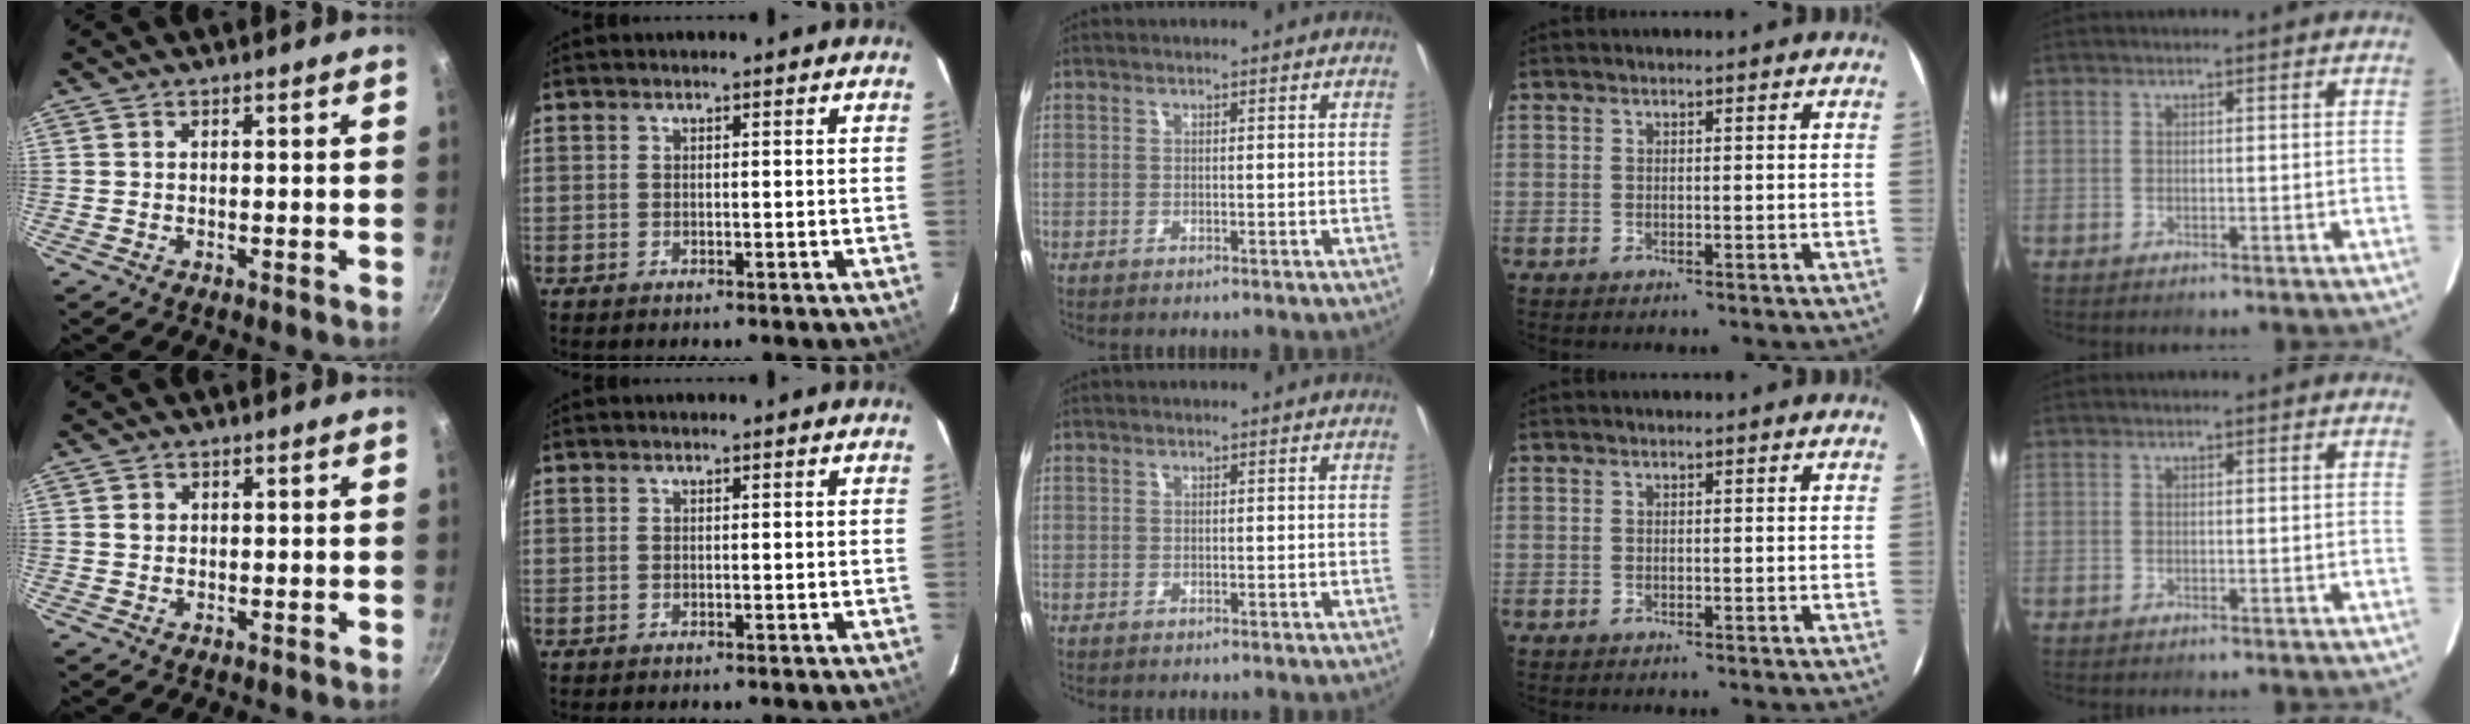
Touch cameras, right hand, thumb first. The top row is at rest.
{"thumb": {"total": 1.2, "force": [0.2, 1.1, 0.5], "torque": [-0.004, 0.003, 0.003]}}